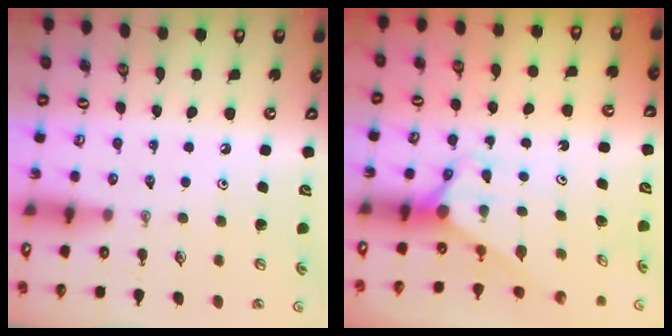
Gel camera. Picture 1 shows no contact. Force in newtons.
{"total": 3.0, "press": 3.0, "slide": 0.0}